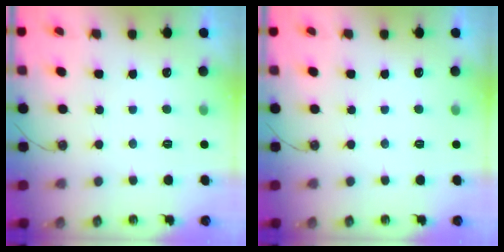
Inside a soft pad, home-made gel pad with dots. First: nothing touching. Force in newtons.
{"total": 0.0}